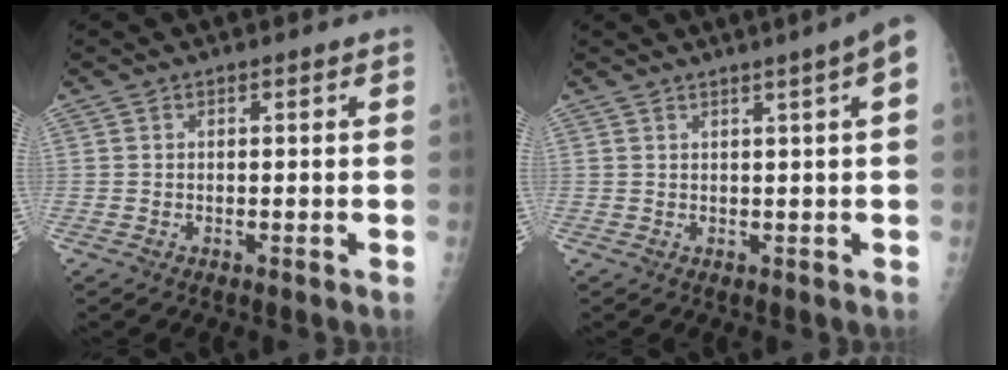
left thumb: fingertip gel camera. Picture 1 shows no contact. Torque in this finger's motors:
{"motor_torque": [0.95, 2.58, 0.30, -0.15, 0.03]}